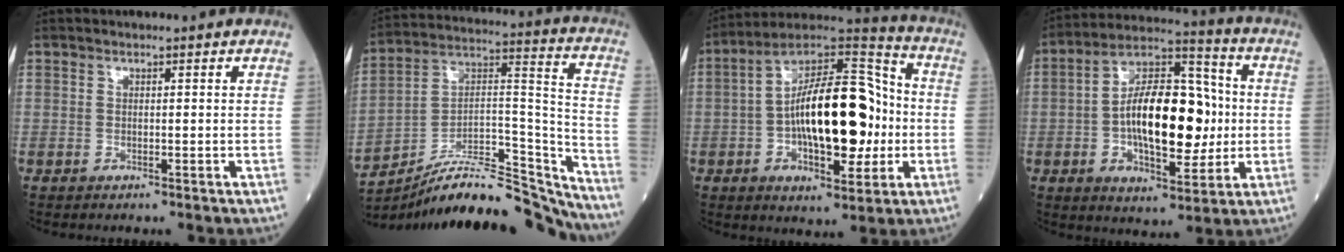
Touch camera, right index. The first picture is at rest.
{"total": 23.9, "force": [-22.0, 3.4, 8.8], "torque": [-0.135, 0.037, -0.349]}
{"total": 22.1, "force": [-1.4, 8.6, 20.3], "torque": [-0.359, 0.031, -0.020]}
{"total": 18.8, "force": [-0.6, 7.9, 17.1], "torque": [-0.306, 0.028, -0.010]}